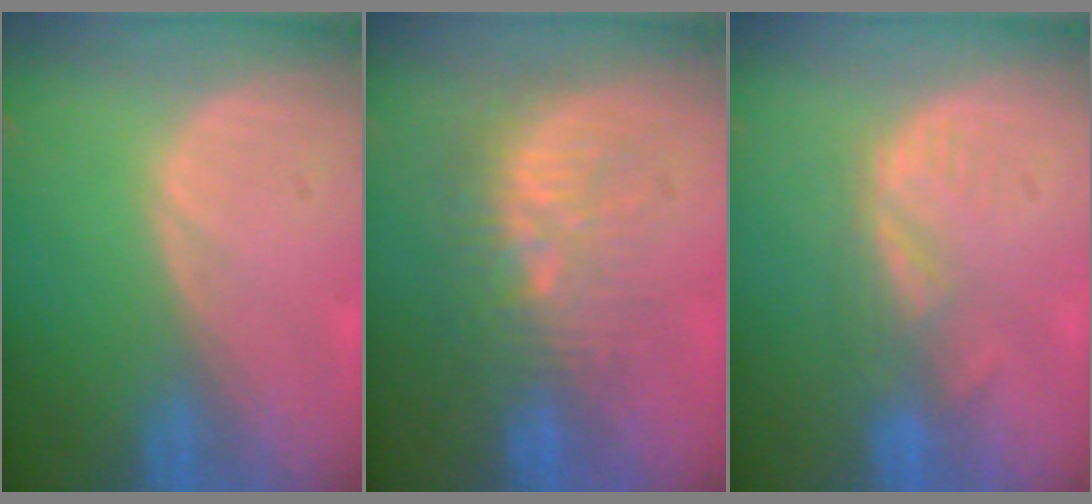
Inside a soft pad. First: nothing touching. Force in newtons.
{"total": 9.2, "press": 8.8, "slide": 2.9}
{"total": 4.0, "press": 3.6, "slide": 1.7}